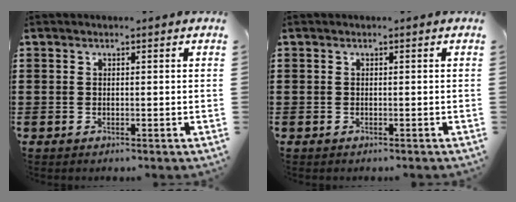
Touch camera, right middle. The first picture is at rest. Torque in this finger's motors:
{"motor_torque": [0.26, -0.26, 0.01, 0.05]}